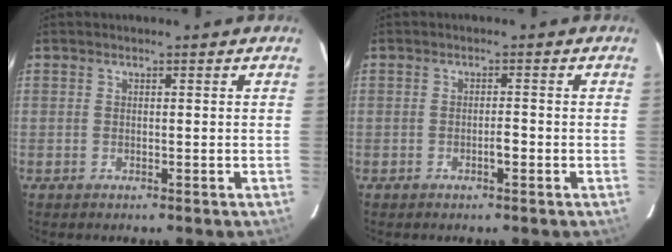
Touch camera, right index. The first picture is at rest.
{"total": 1.5, "force": [-0.6, 0.3, 1.3], "torque": [-0.021, 0.002, -0.010]}